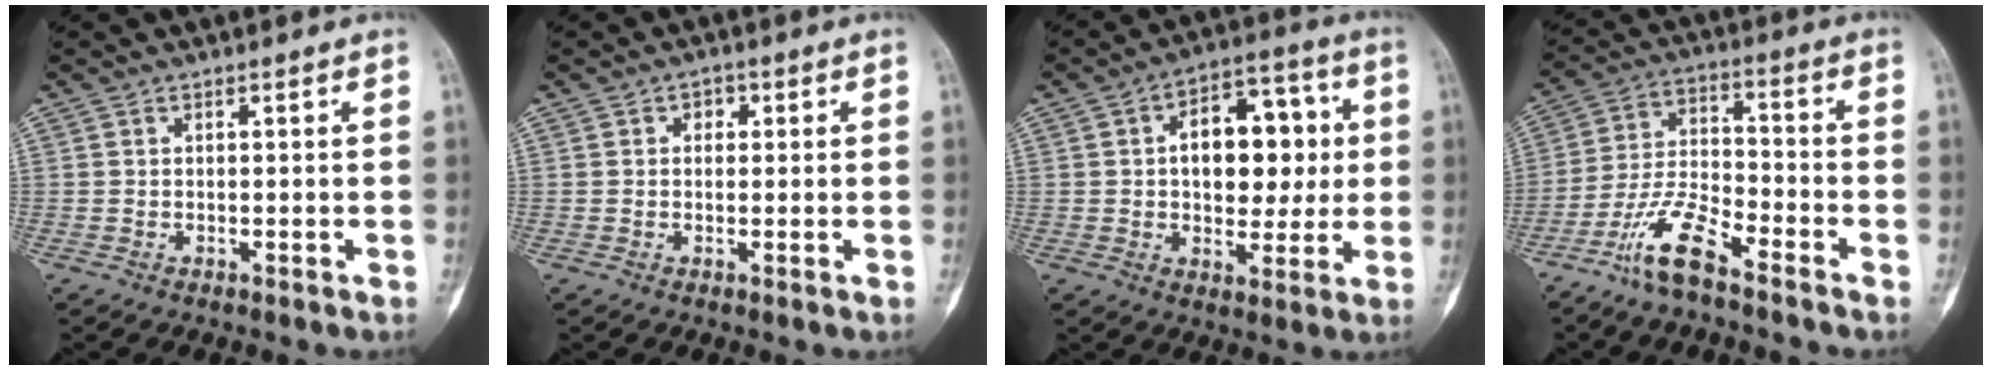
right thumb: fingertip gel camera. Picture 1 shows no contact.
{"total": 2.2, "force": [0.6, 1.8, 1.1], "torque": [-0.001, 0.003, 0.003]}
{"total": 15.5, "force": [1.9, 9.6, 12.1], "torque": [-0.127, 0.020, 0.024]}
{"total": 9.9, "force": [-7.1, 2.5, 6.4], "torque": [-0.140, 0.046, -0.142]}